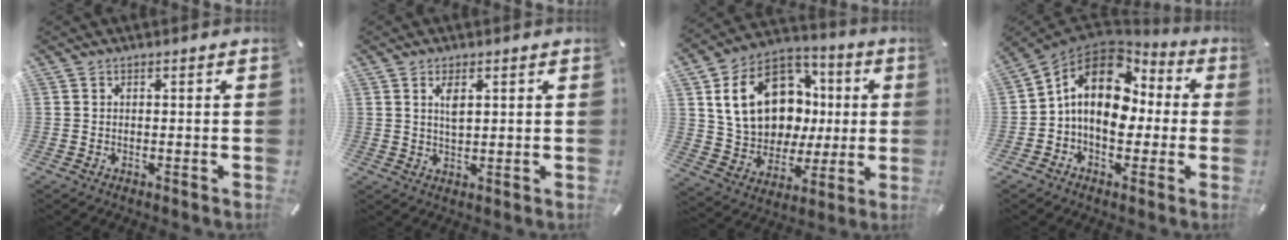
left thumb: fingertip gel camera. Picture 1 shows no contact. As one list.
[{"total": 3.4, "force": [1.3, 1.5, 2.7], "torque": [-0.052, 0.000, 0.020]}, {"total": 20.3, "force": [4.0, 15.9, 12.1], "torque": [-0.213, -0.002, 0.081]}, {"total": 14.3, "force": [1.3, 10.8, 9.3], "torque": [-0.173, 0.004, 0.024]}]